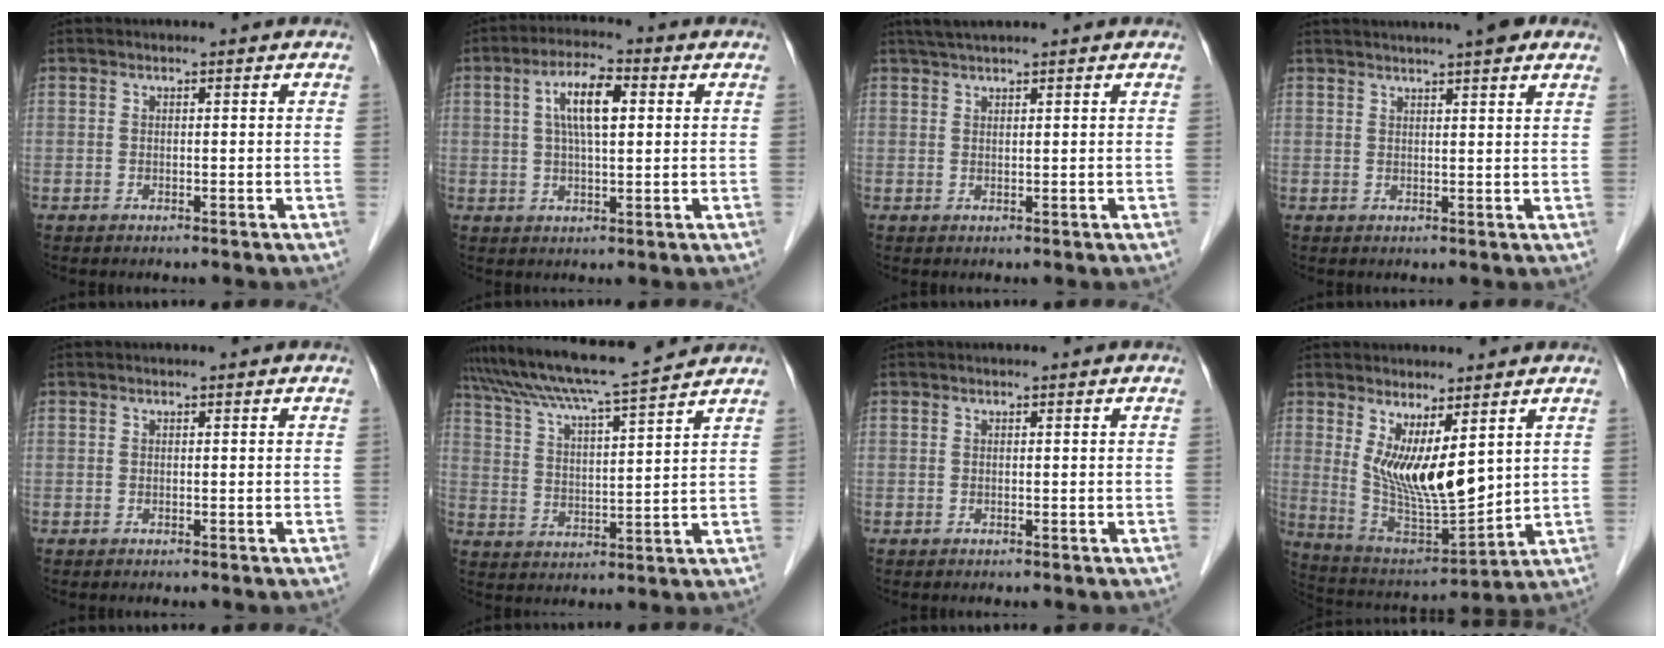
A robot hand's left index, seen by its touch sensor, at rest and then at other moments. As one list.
[{"total": 7.2, "force": [1.7, 1.9, 6.7], "torque": [-0.127, 0.017, 0.029]}, {"total": 2.4, "force": [2.0, -0.4, 1.2], "torque": [-0.026, 0.013, 0.042]}, {"total": 8.2, "force": [6.5, 0.7, 4.9], "torque": [-0.068, 0.027, 0.079]}, {"total": 0.0}, {"total": 13.5, "force": [12.2, -1.3, 5.6], "torque": [-0.107, 0.009, 0.196]}, {"total": 0.0}, {"total": 10.7, "force": [3.6, 2.7, 9.7], "torque": [-0.180, -0.023, 0.085]}]